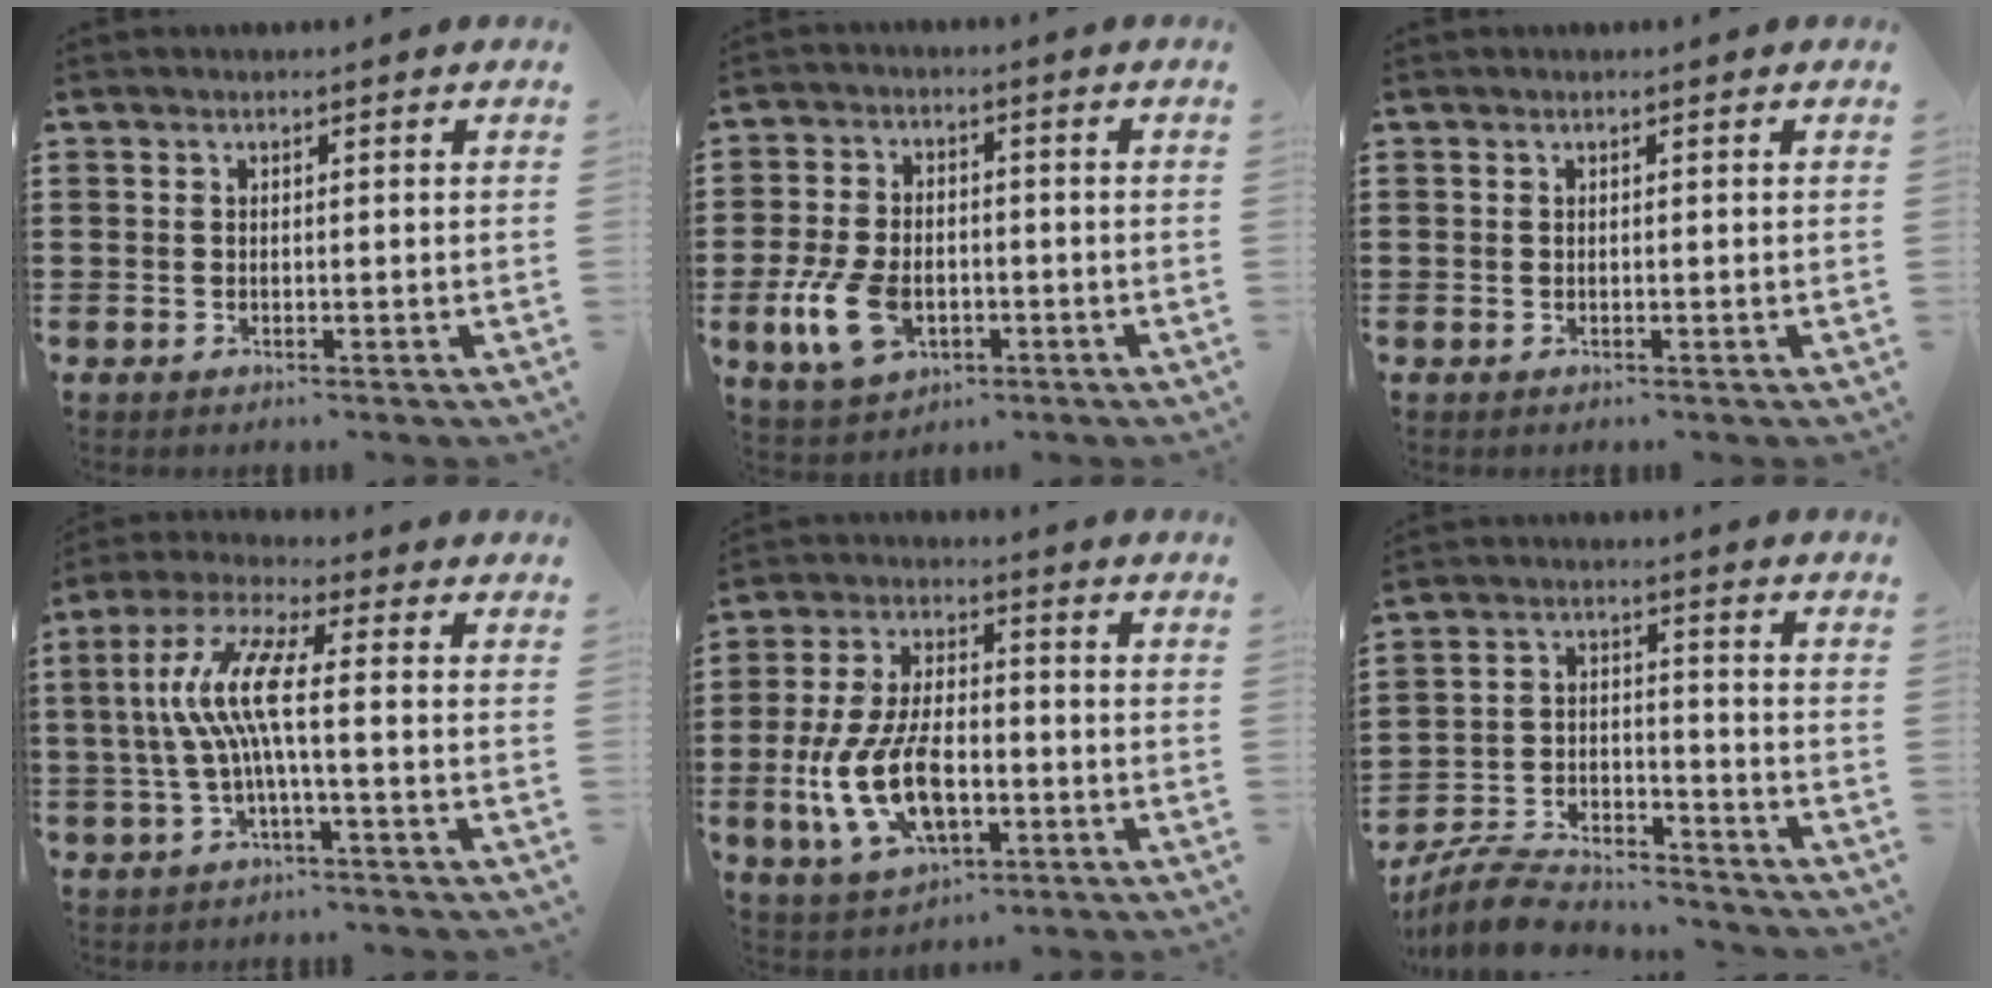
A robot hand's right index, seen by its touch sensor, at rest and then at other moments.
{"total": 9.0, "force": [-2.8, 5.5, 6.5], "torque": [-0.155, -0.001, -0.053]}
{"total": 0.0}
{"total": 9.3, "force": [-0.5, 1.3, 9.2], "torque": [-0.210, -0.012, -0.024]}
{"total": 12.0, "force": [-3.2, 6.1, 9.8], "torque": [-0.230, -0.007, -0.062]}
{"total": 7.3, "force": [-6.9, 1.4, 1.6], "torque": [-0.039, 0.013, -0.137]}